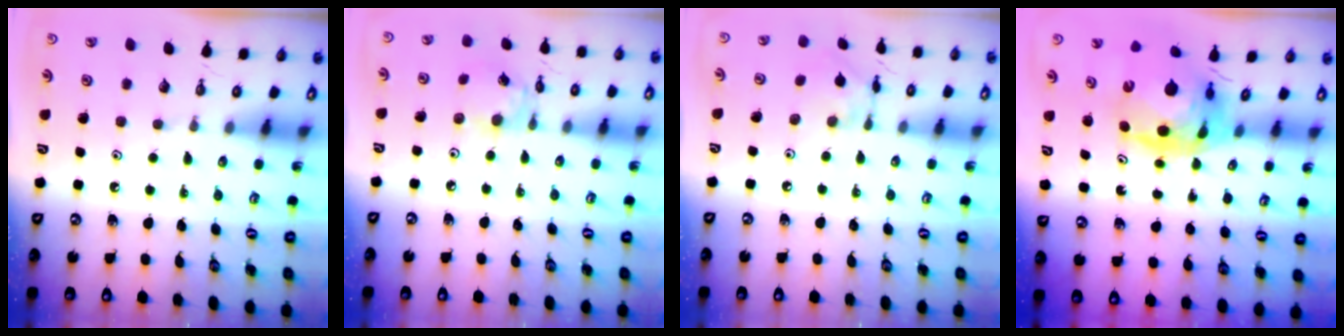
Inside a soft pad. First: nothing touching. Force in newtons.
{"total": 9.1, "press": 9.1, "slide": 0.5}
{"total": 5.2, "press": 5.2, "slide": 0.3}
{"total": 12.4, "press": 12.3, "slide": 1.5}